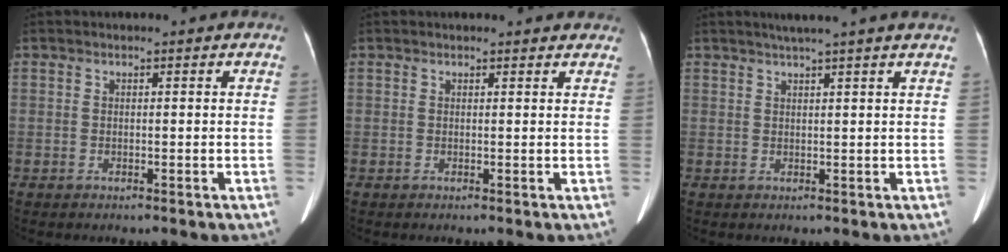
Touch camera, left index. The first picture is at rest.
{"total": 3.8, "force": [3.6, 1.1, 0.8], "torque": [-0.007, 0.008, 0.029]}
{"total": 5.8, "force": [4.7, -1.2, 3.3], "torque": [-0.045, 0.019, 0.060]}